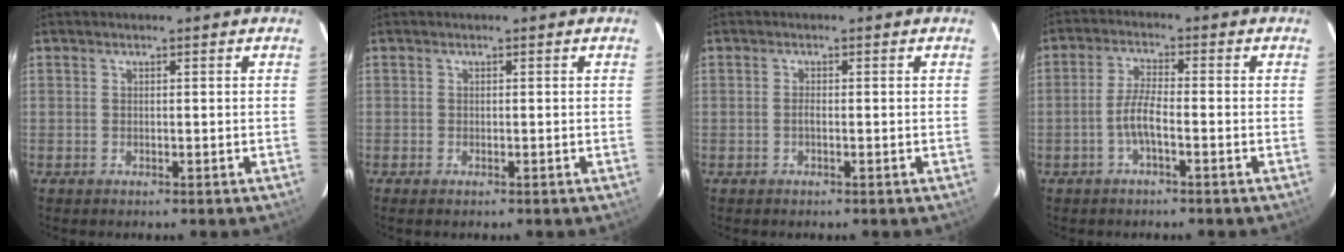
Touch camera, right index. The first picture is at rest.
{"total": 0.7, "force": [-0.6, 0.3, 0.3], "torque": [-0.007, -0.004, -0.011]}
{"total": 0.8, "force": [-0.3, 0.2, 0.7], "torque": [-0.013, 0.000, -0.007]}
{"total": 4.3, "force": [-1.9, 0.7, 3.8], "torque": [-0.083, 0.005, -0.037]}